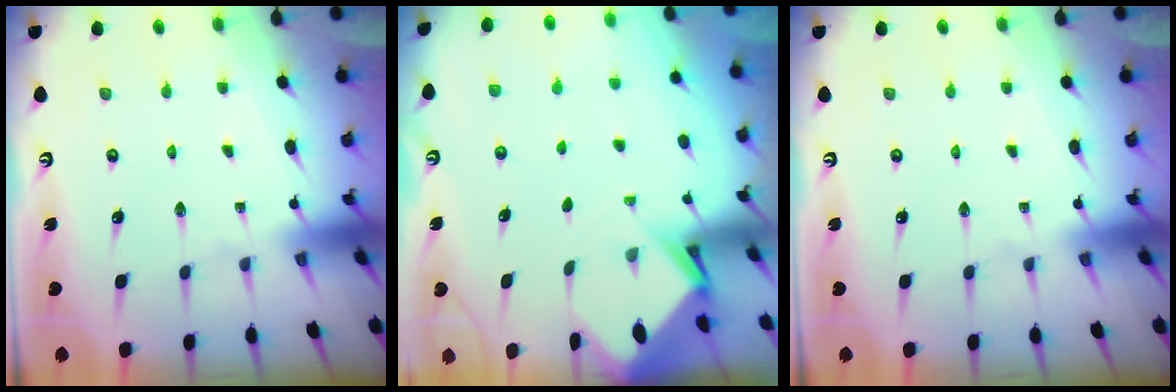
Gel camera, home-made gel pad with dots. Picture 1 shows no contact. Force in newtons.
{"total": 2.9, "press": 2.9, "slide": 0.2}
{"total": 0.0}